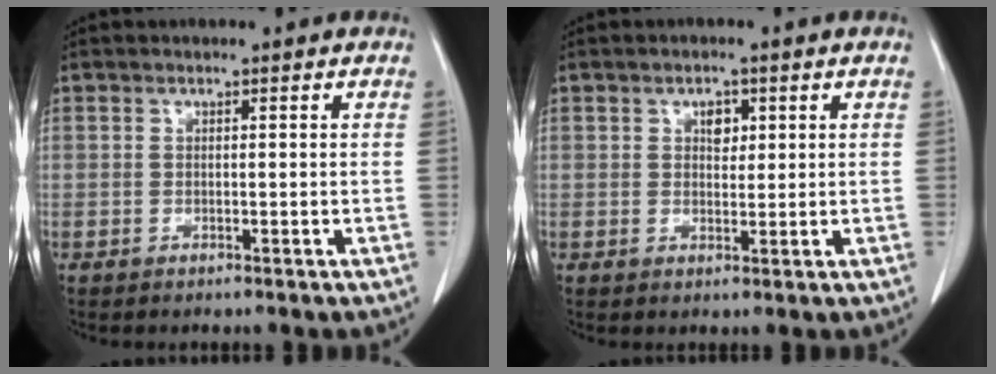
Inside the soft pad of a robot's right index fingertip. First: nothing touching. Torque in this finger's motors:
{"motor_torque": [0.02, 0.00, -0.02, 0.00]}